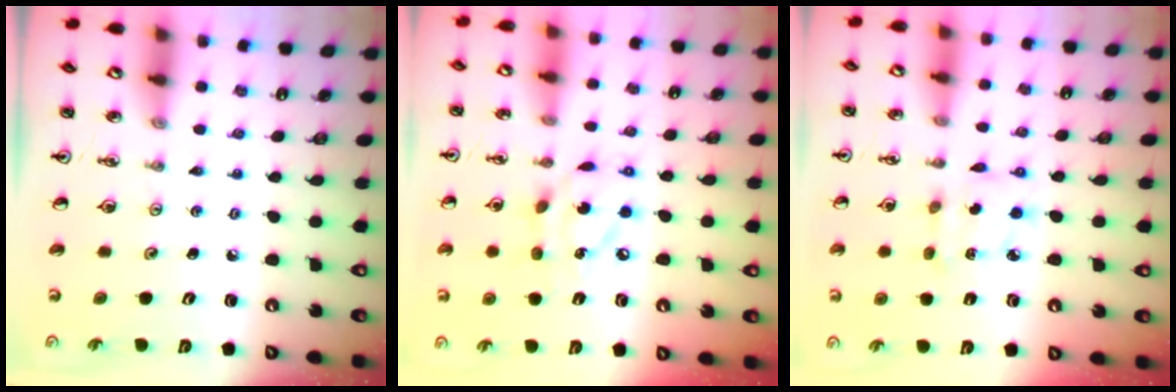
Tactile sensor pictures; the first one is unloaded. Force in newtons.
{"total": 11.2, "press": 11.2, "slide": 0.6}
{"total": 3.3, "press": 3.3, "slide": 0.1}